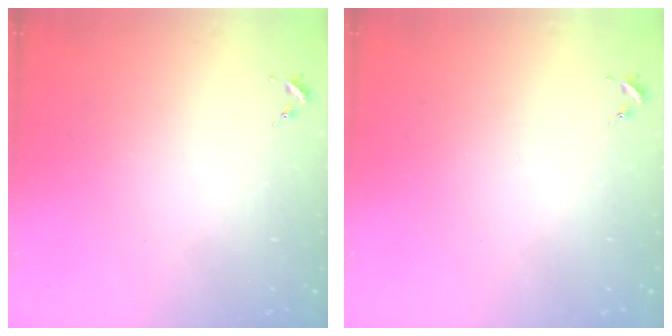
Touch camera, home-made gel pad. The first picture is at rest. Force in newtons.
{"total": 0.0}